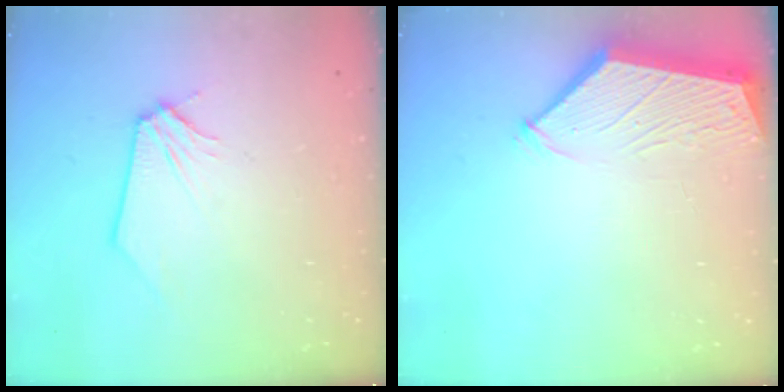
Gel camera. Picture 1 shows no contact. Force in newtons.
{"total": 3.2, "press": 3.2, "slide": 0.4}